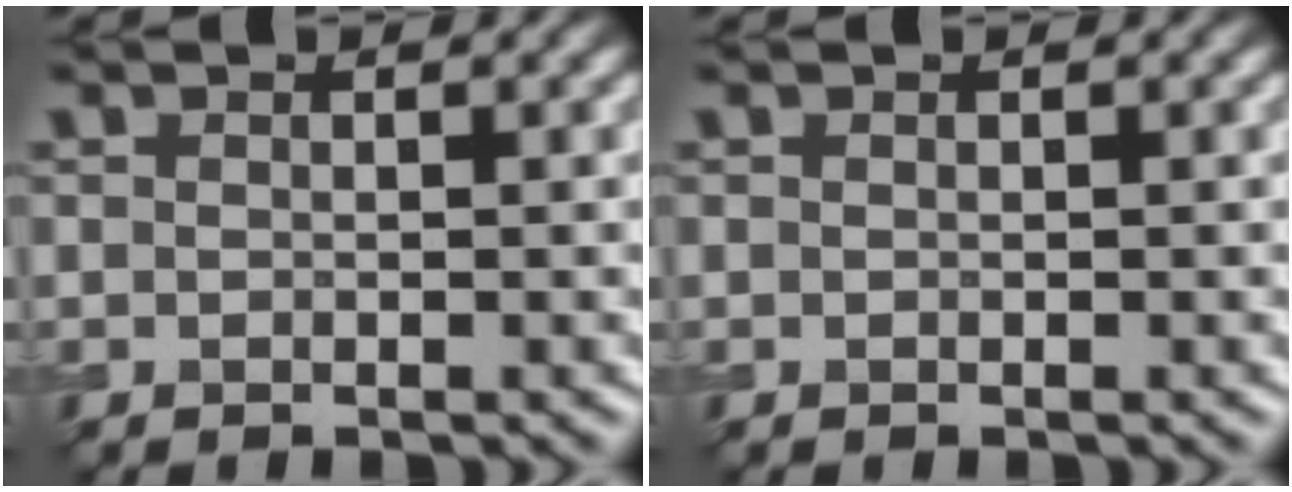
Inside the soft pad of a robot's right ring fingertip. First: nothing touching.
{"total": 0.0}